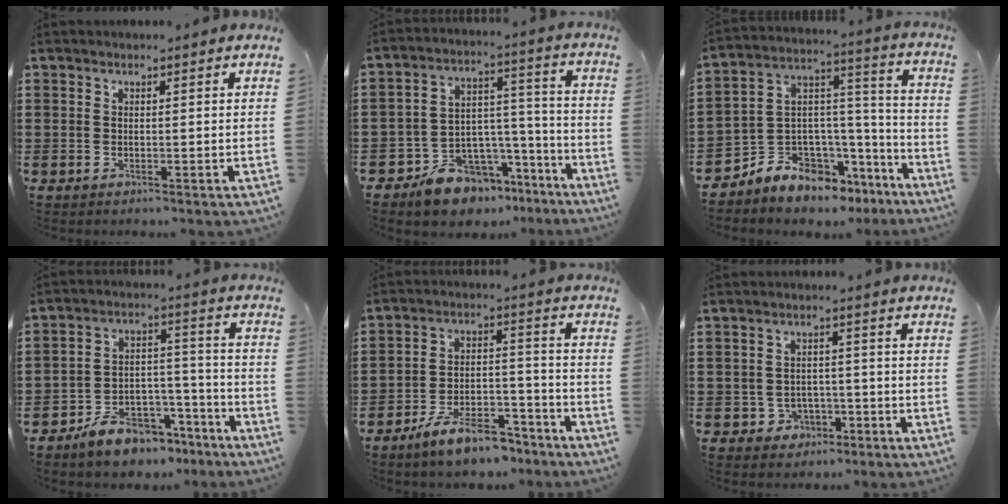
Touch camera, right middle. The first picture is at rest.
{"total": 9.9, "force": [-8.6, 4.6, 1.5], "torque": [-0.032, 0.036, -0.159]}
{"total": 6.7, "force": [-5.6, 3.6, -0.9], "torque": [-0.008, -0.012, -0.110]}
{"total": 8.1, "force": [-7.0, 3.6, 1.8], "torque": [-0.028, 0.045, -0.130]}
{"total": 8.7, "force": [-7.3, 2.4, 4.1], "torque": [-0.074, 0.022, -0.138]}
{"total": 2.8, "force": [-2.0, 2.0, 0.5], "torque": [-0.019, 0.005, -0.045]}